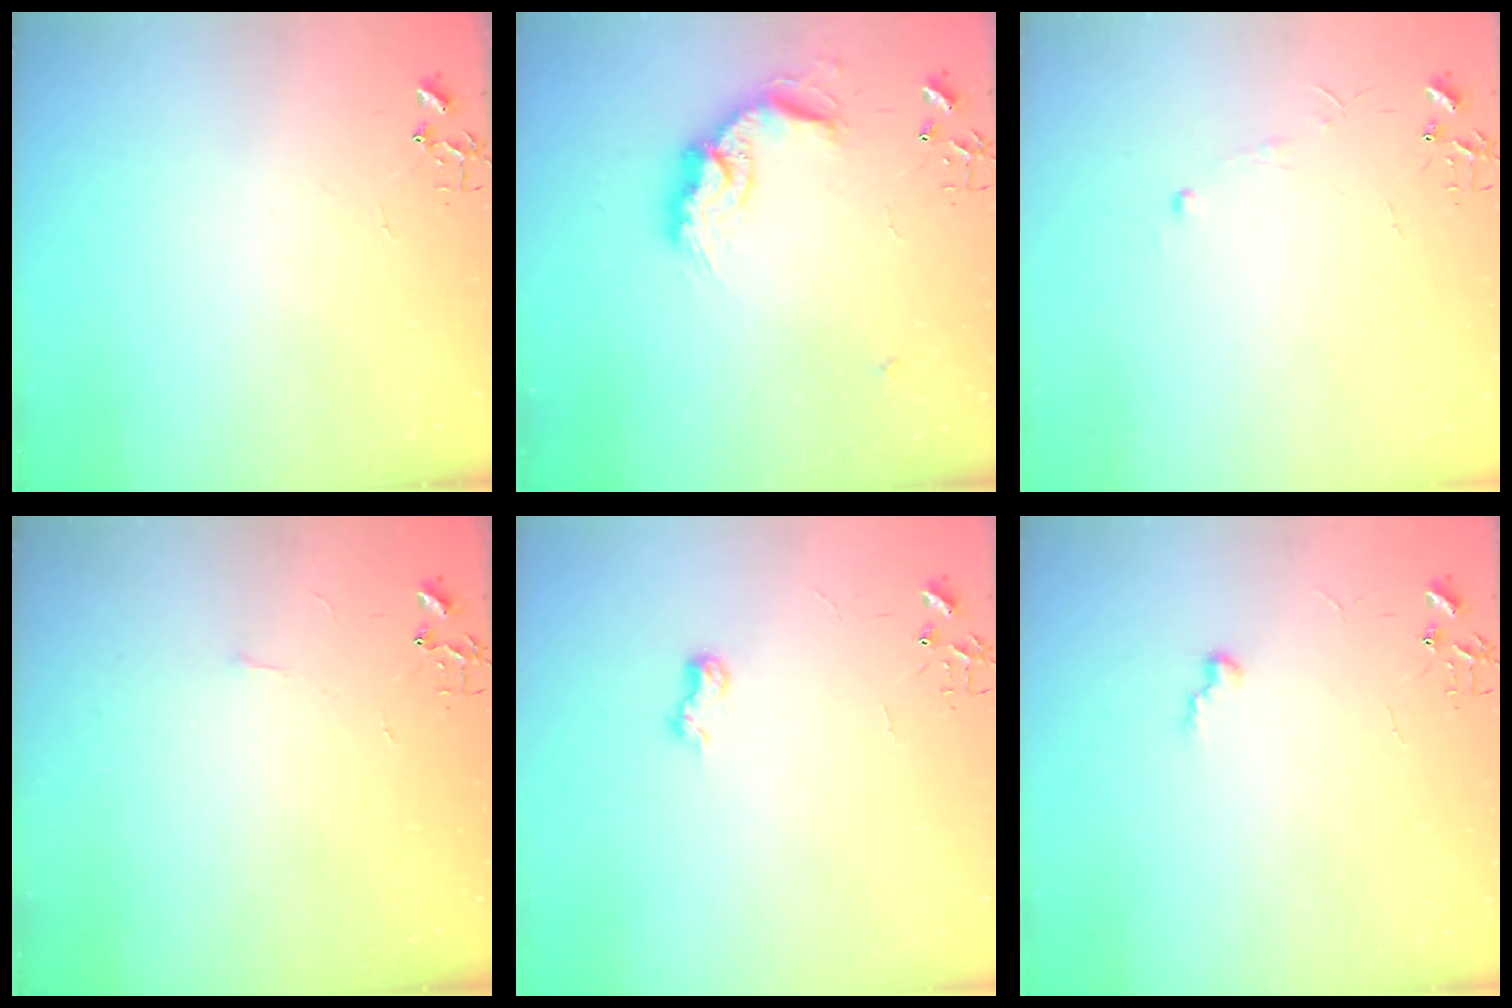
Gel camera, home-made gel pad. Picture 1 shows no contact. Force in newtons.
{"total": 15.0, "press": 15.0, "slide": 0.6}
{"total": 3.9, "press": 3.8, "slide": 0.4}
{"total": 3.3, "press": 3.2, "slide": 0.5}
{"total": 6.3, "press": 6.3, "slide": 0.8}
{"total": 5.3, "press": 5.3, "slide": 0.5}